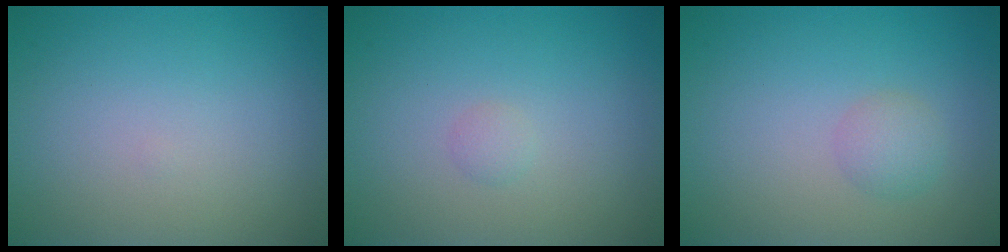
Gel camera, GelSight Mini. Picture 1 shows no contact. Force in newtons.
{"total": 0.7, "press": 0.7, "slide": 0.0}
{"total": 1.7, "press": 1.7, "slide": 0.0}